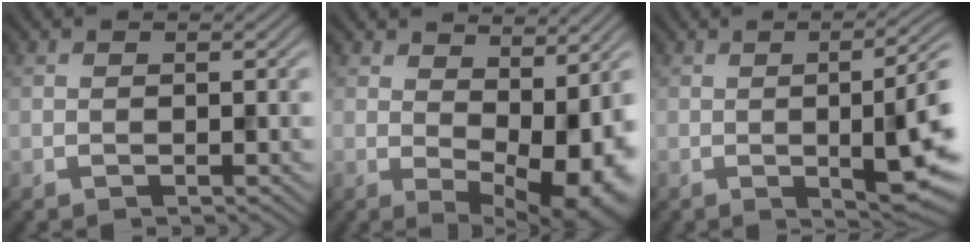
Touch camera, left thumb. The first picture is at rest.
{"total": 12.0, "force": [1.2, 5.9, 10.4], "torque": [-0.132, -0.010, 0.041]}
{"total": 9.1, "force": [-0.4, 2.5, 8.7], "torque": [-0.122, -0.007, -0.005]}